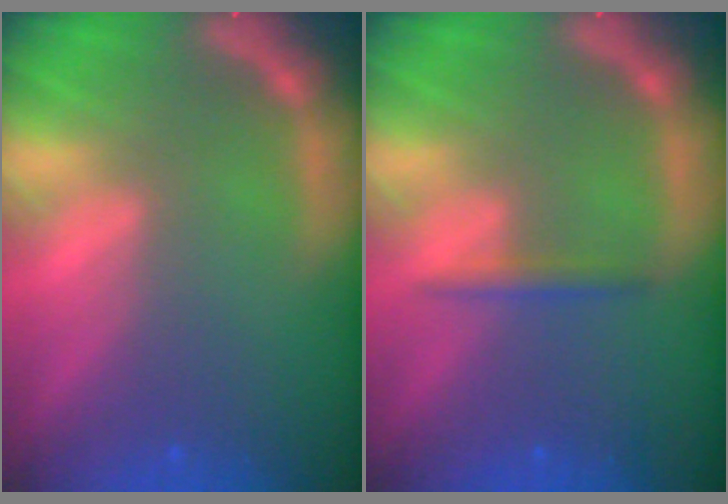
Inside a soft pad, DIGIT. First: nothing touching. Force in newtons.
{"total": 1.4}